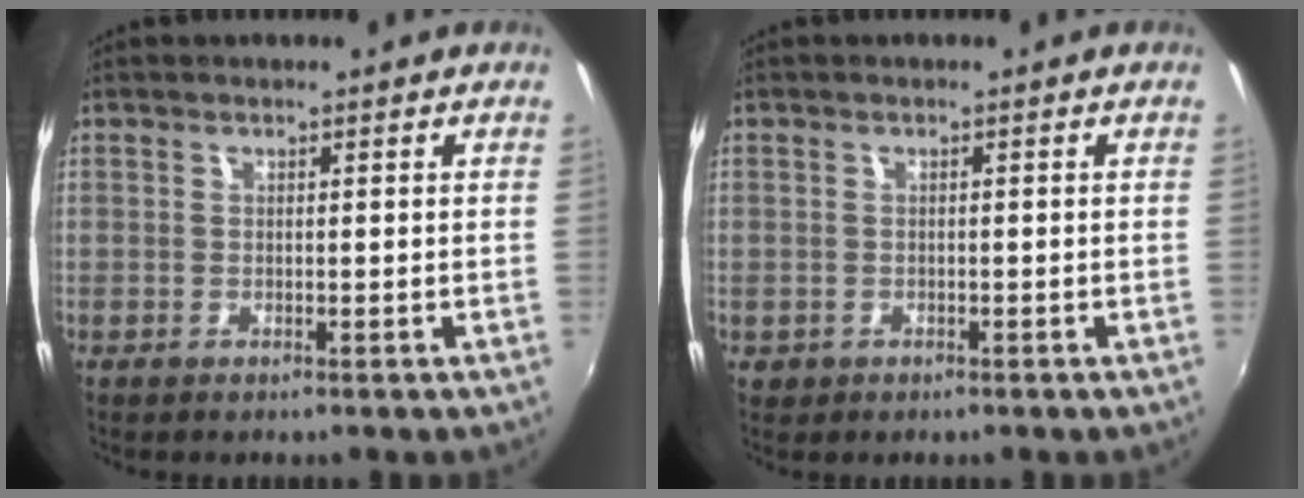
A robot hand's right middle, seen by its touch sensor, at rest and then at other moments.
{"total": 1.5, "force": [-0.5, 1.3, 0.5], "torque": [-0.014, -0.003, -0.006]}